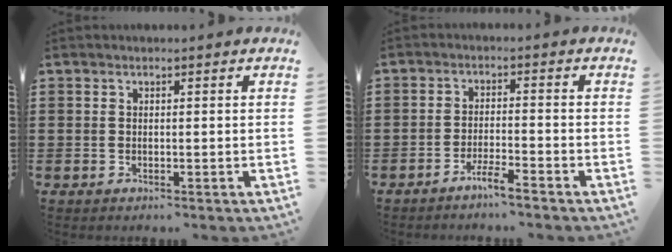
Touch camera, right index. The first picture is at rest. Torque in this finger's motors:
{"motor_torque": [1.02, 1.11, 0.16, 0.04]}